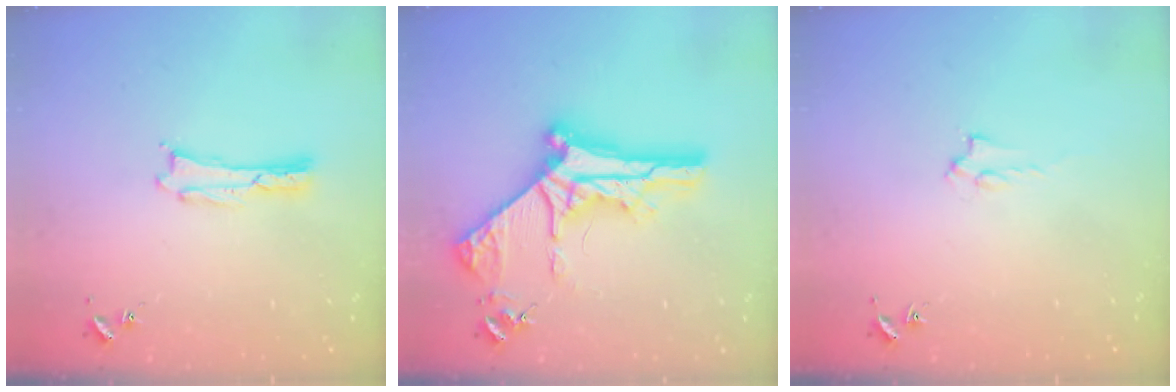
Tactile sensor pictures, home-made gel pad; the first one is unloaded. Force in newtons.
{"total": 10.5, "press": 10.5, "slide": 1.2}
{"total": 1.4, "press": 1.4, "slide": 0.2}